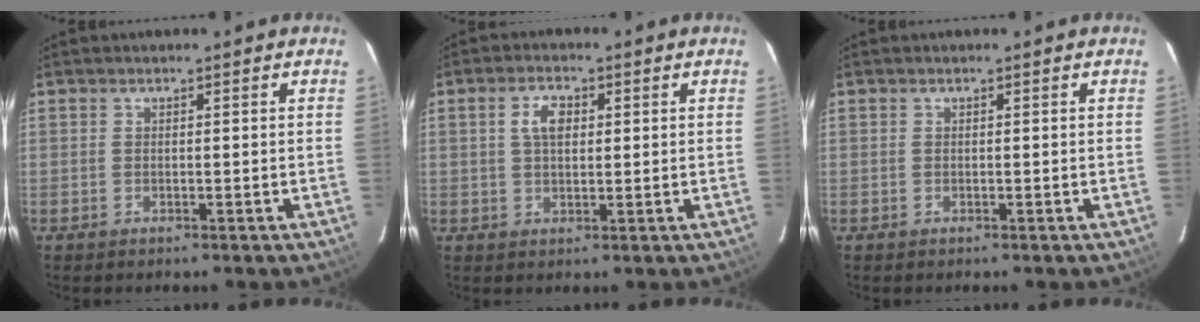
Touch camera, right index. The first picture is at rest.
{"total": 4.3, "force": [1.1, 2.5, 3.2], "torque": [-0.060, 0.011, 0.023]}
{"total": 0.0}